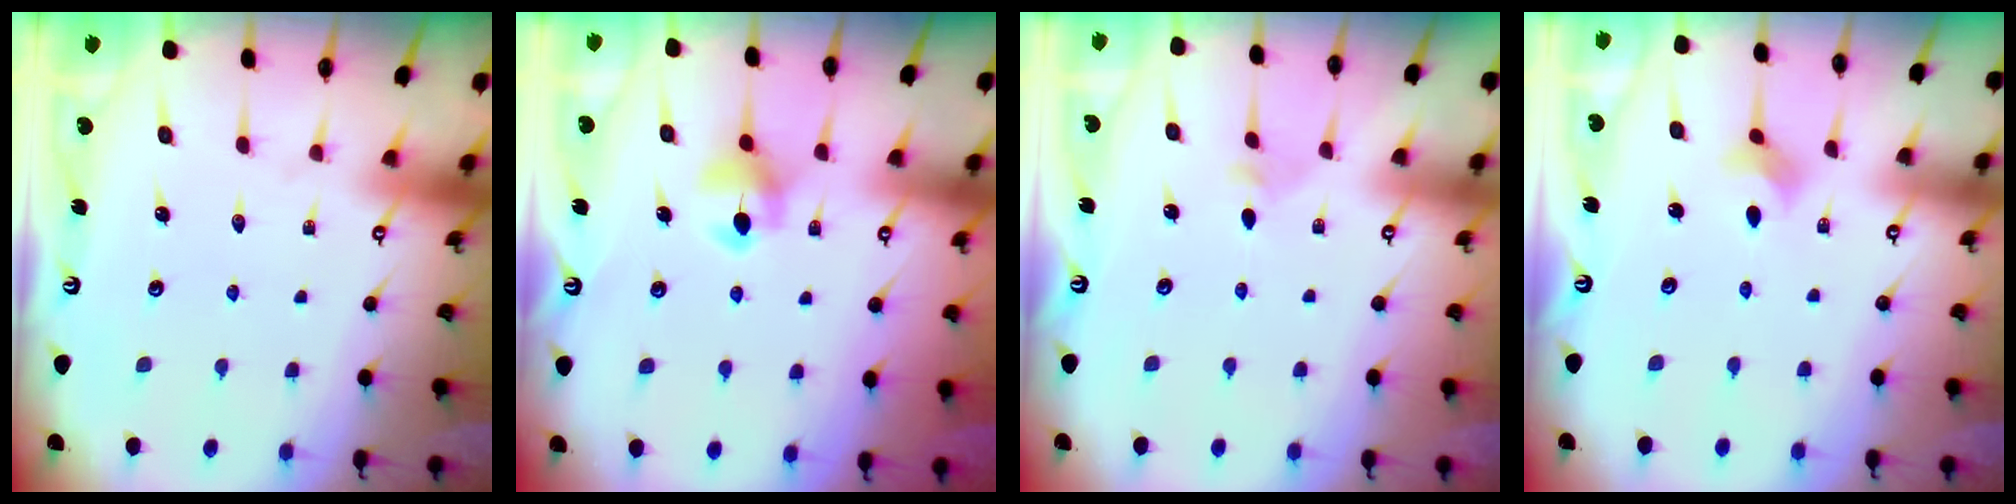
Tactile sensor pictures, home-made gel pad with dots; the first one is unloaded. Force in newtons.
{"total": 6.5, "press": 6.5, "slide": 0.5}
{"total": 2.0, "press": 2.0, "slide": 0.5}
{"total": 2.6, "press": 2.6, "slide": 0.5}